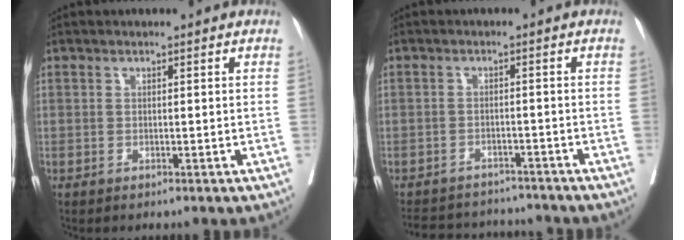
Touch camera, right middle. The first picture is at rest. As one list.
[{"total": 10.0, "force": [-9.4, 2.8, 1.7], "torque": [-0.033, 0.010, -0.126]}]